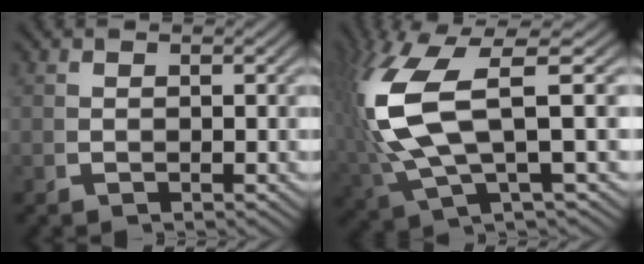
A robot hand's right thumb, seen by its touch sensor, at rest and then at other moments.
{"total": 11.2, "force": [0.5, 5.9, 9.6], "torque": [-0.211, -0.019, 0.021]}